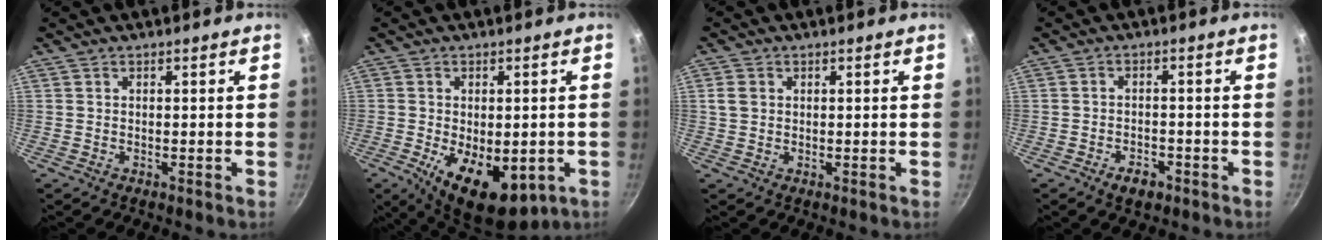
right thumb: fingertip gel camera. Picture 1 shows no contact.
{"total": 14.6, "force": [-4.4, 7.6, 11.6], "torque": [-0.150, -0.012, -0.047]}
{"total": 2.7, "force": [0.6, 2.1, 1.6], "torque": [-0.024, 0.005, 0.013]}
{"total": 4.0, "force": [-2.4, 2.3, 2.2], "torque": [-0.029, 0.019, -0.035]}